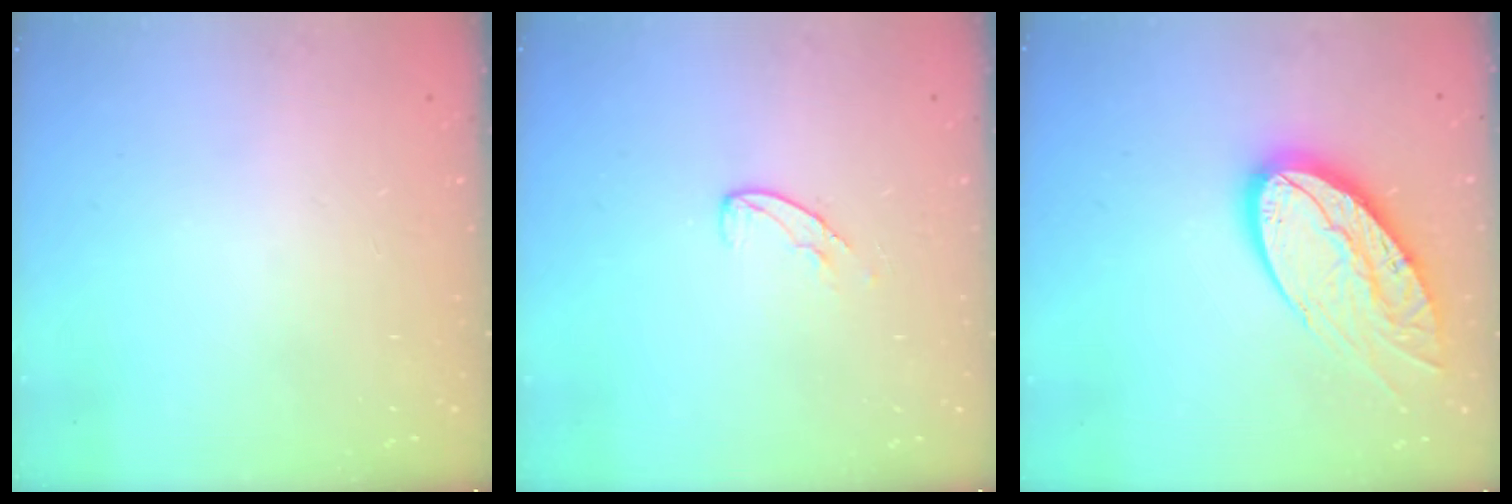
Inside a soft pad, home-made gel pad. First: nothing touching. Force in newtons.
{"total": 6.3, "press": 6.3, "slide": 0.4}
{"total": 17.6, "press": 17.5, "slide": 1.3}